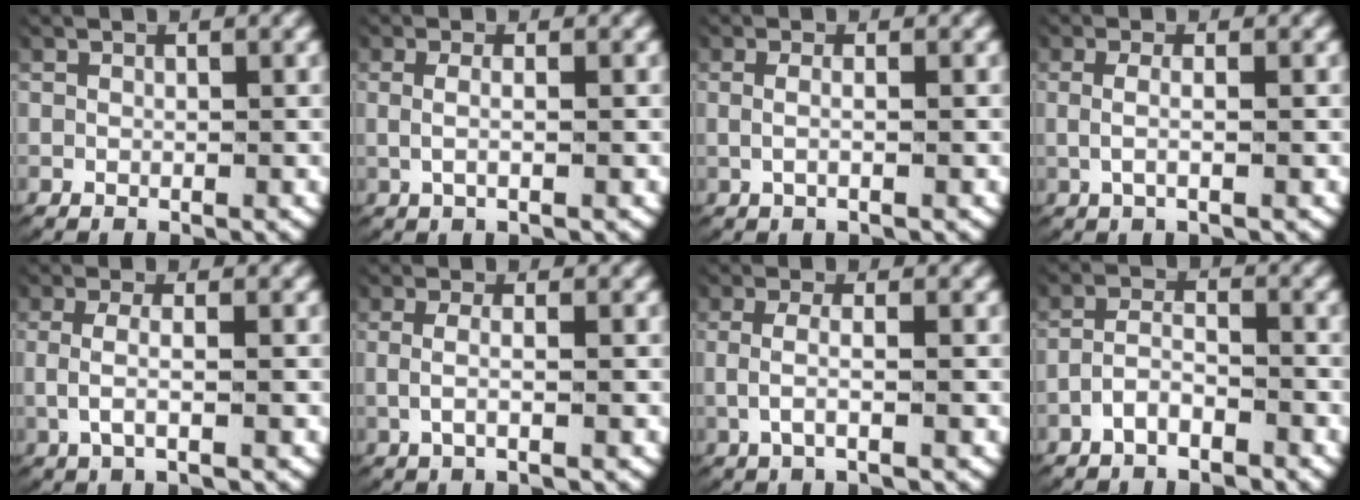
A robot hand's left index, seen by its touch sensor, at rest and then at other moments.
{"total": 2.0, "force": [-0.1, 0.6, 1.9], "torque": [-0.048, -0.007, 0.001]}
{"total": 1.7, "force": [-0.2, 0.4, 1.6], "torque": [-0.040, -0.006, -0.002]}
{"total": 2.3, "force": [-0.2, 0.7, 2.2], "torque": [-0.053, -0.006, 0.000]}
{"total": 3.3, "force": [-0.2, 1.3, 3.1], "torque": [-0.071, -0.004, 0.000]}
{"total": 2.6, "force": [-0.3, 0.9, 2.4], "torque": [-0.058, -0.006, -0.002]}
{"total": 3.1, "force": [-0.3, 1.2, 2.8], "torque": [-0.067, -0.005, -0.004]}
{"total": 3.1, "force": [-2.2, 1.6, 1.5], "torque": [-0.031, -0.007, -0.038]}